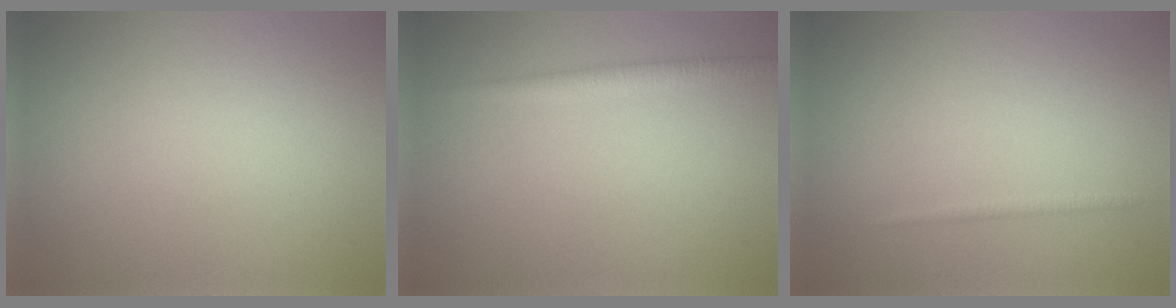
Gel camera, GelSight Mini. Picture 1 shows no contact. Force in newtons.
{"total": 1.7, "press": 1.7, "slide": 0.1}
{"total": 0.6, "press": 0.6, "slide": 0.1}